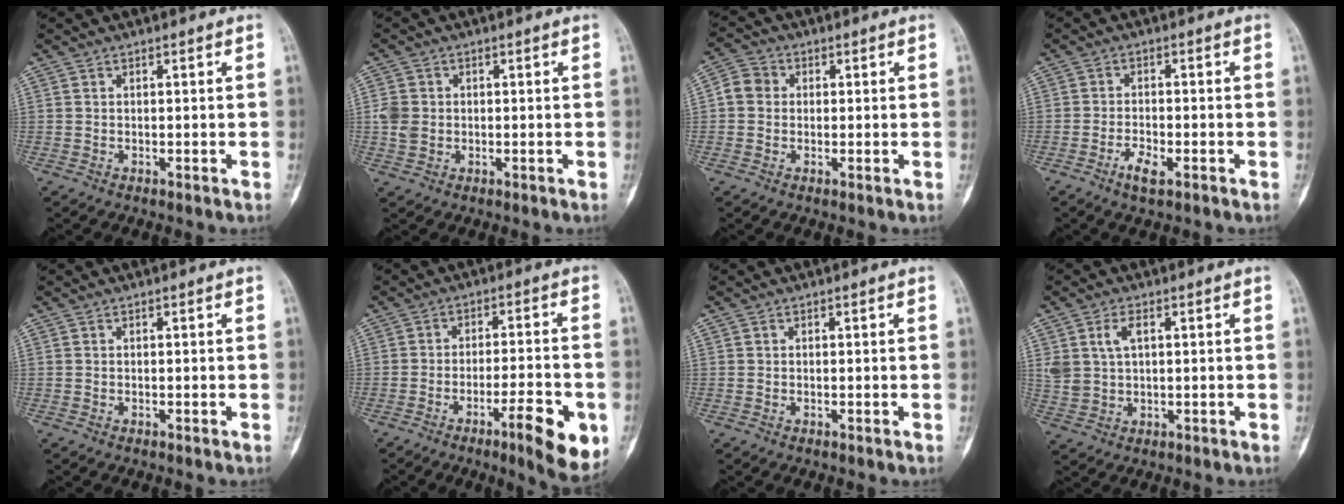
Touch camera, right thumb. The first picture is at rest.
{"total": 4.0, "force": [0.0, 3.4, 2.1], "torque": [-0.037, 0.005, 0.003]}
{"total": 4.4, "force": [0.2, 4.0, 1.8], "torque": [-0.022, 0.010, -0.006]}
{"total": 3.7, "force": [-2.0, 1.4, 2.8], "torque": [-0.055, 0.006, -0.037]}
{"total": 0.0}
{"total": 12.0, "force": [-4.9, 2.7, 10.6], "torque": [-0.144, 0.012, -0.067]}
{"total": 0.0}
{"total": 5.4, "force": [1.9, 3.2, 4.0], "torque": [-0.080, -0.004, 0.044]}